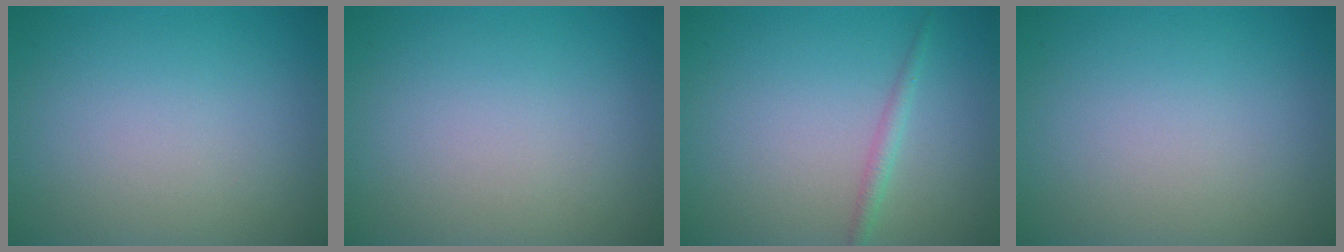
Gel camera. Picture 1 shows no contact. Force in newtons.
{"total": 0.0}
{"total": 1.3, "press": 1.3, "slide": 0.1}
{"total": 0.0}